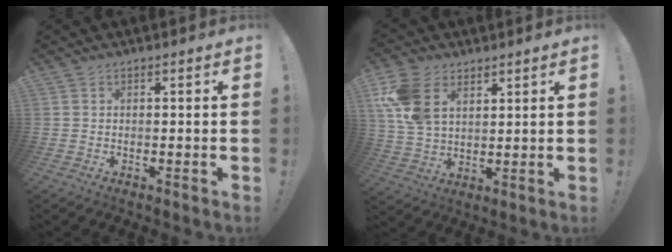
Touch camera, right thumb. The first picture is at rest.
{"total": 13.4, "force": [6.4, 8.9, 7.8], "torque": [-0.151, -0.020, 0.129]}